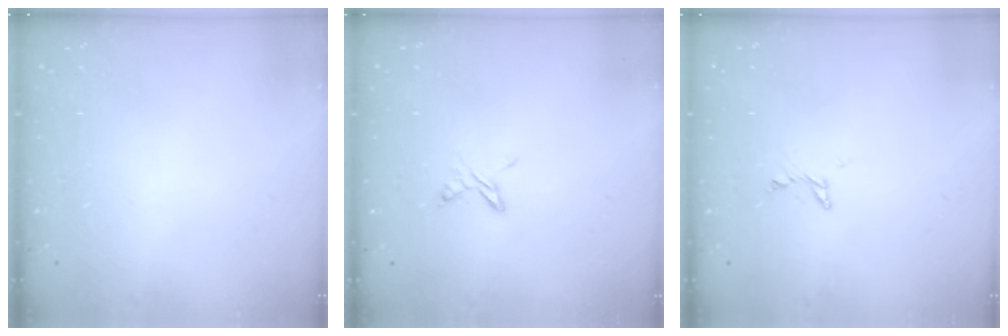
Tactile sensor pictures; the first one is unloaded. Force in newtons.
{"total": 5.1, "press": 5.1, "slide": 0.6}
{"total": 2.7, "press": 2.7, "slide": 0.1}